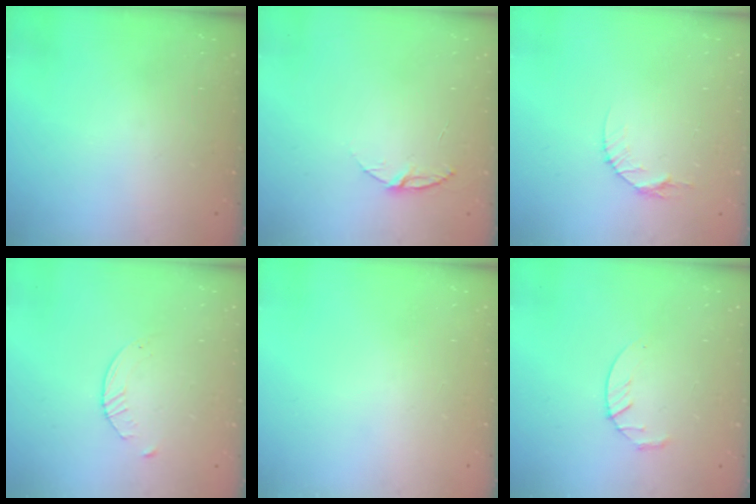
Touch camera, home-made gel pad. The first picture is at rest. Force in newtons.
{"total": 5.9, "press": 5.8, "slide": 0.6}
{"total": 5.3, "press": 5.2, "slide": 0.5}
{"total": 2.0, "press": 2.0, "slide": 0.3}
{"total": 0.0}
{"total": 4.3, "press": 4.2, "slide": 0.6}